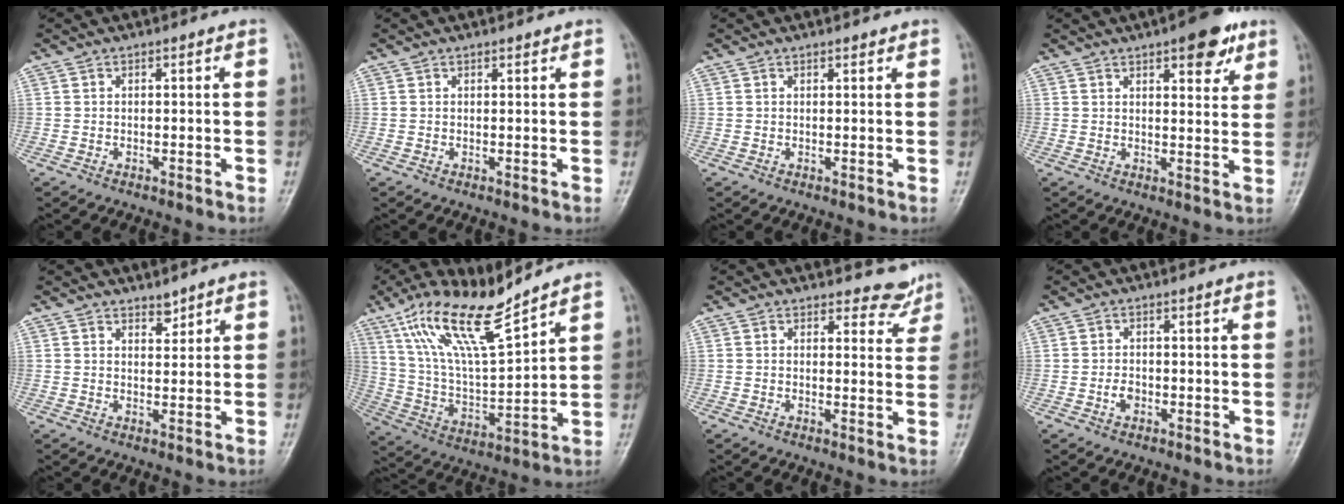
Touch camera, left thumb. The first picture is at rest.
{"total": 0.8, "force": [0.7, 0.2, 0.2], "torque": [-0.006, -0.005, 0.010]}
{"total": 1.0, "force": [0.9, 0.4, 0.3], "torque": [-0.004, -0.006, 0.012]}
{"total": 8.5, "force": [5.1, 3.1, 6.1], "torque": [-0.056, -0.021, 0.064]}
{"total": 2.2, "force": [1.9, 0.8, 0.6], "torque": [0.004, -0.016, 0.031]}
{"total": 16.3, "force": [11.8, 3.1, 10.8], "torque": [-0.190, -0.056, 0.235]}
{"total": 4.4, "force": [4.0, 1.8, 0.0], "torque": [0.027, -0.034, 0.039]}
{"total": 1.9, "force": [-0.5, 1.4, 1.2], "torque": [-0.017, 0.003, -0.010]}